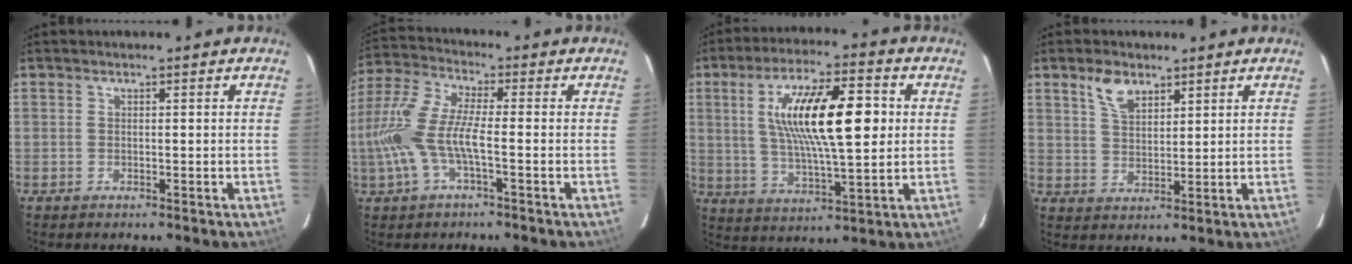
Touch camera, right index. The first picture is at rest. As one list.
[{"total": 11.5, "force": [-2.8, 2.7, 10.8], "torque": [-0.241, -0.001, -0.056]}, {"total": 16.8, "force": [3.0, 4.6, 15.9], "torque": [-0.281, 0.012, 0.056]}, {"total": 5.5, "force": [3.6, 2.9, 3.0], "torque": [-0.053, 0.007, 0.068]}]